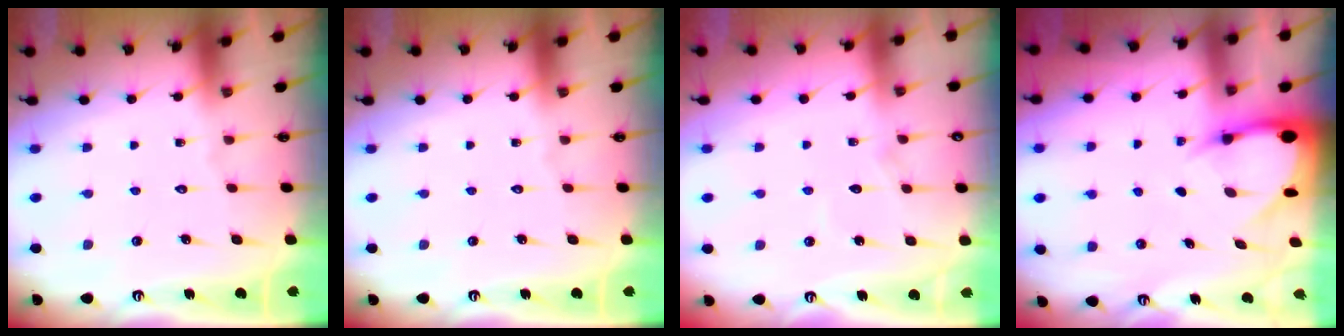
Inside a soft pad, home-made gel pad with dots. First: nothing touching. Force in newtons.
{"total": 0.0}
{"total": 6.1, "press": 6.1, "slide": 0.6}
{"total": 4.0, "press": 4.0, "slide": 0.6}